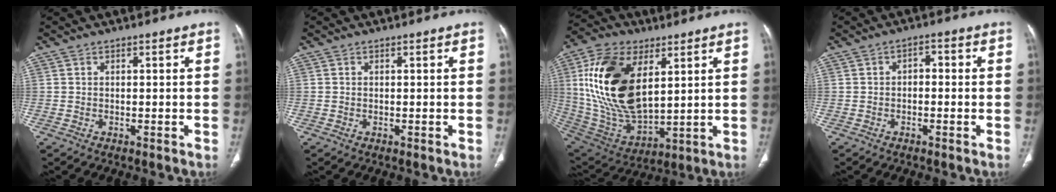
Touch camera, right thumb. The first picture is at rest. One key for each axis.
{"total": 0.0}
{"total": 23.0, "fx": 6.5, "fy": 12.5, "fz": 18.2, "tx": -0.345, "ty": -0.029, "tz": 0.128}
{"total": 2.3, "fx": -0.3, "fy": 1.5, "fz": 1.7, "tx": -0.018, "ty": 0.014, "tz": -0.013}